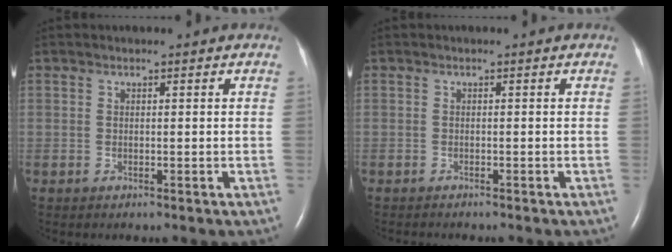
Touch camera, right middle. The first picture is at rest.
{"total": 2.1, "force": [-1.9, 0.3, 0.8], "torque": [-0.016, -0.004, -0.021]}